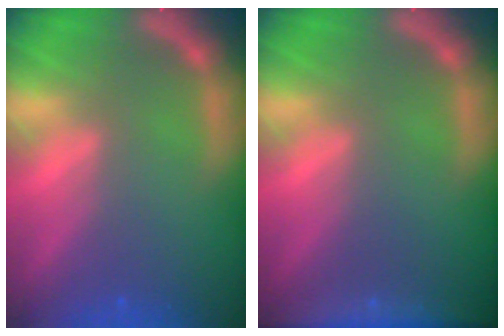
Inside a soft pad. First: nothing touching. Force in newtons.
{"total": 6.0}